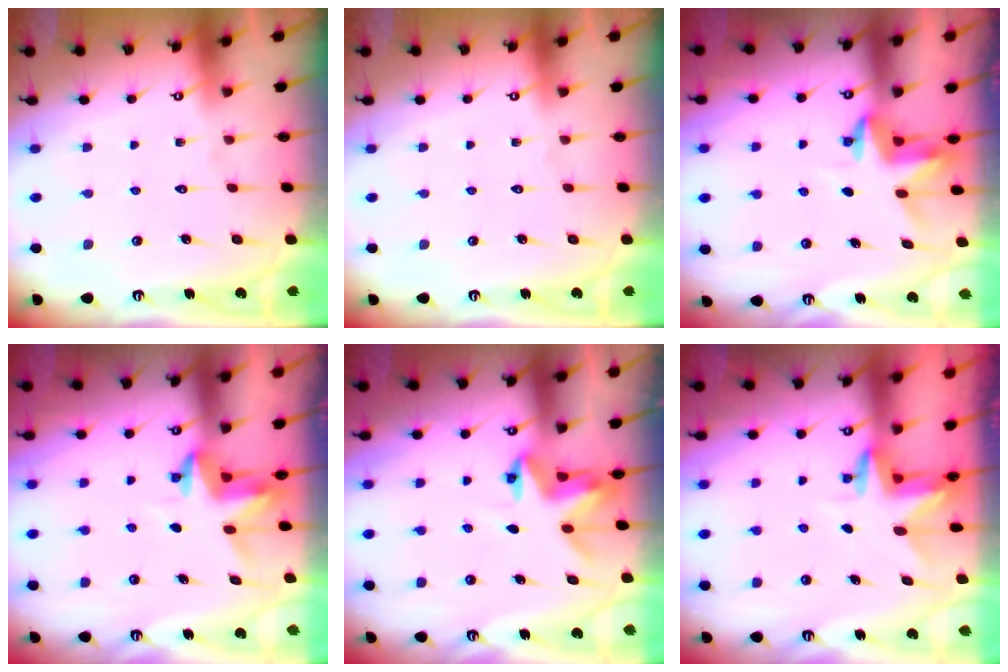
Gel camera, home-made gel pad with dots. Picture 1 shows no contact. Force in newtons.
{"total": 0.0}
{"total": 3.9, "press": 3.9, "slide": 0.3}
{"total": 3.9, "press": 3.8, "slide": 0.3}
{"total": 4.0, "press": 3.9, "slide": 0.5}
{"total": 3.1, "press": 3.1, "slide": 0.2}